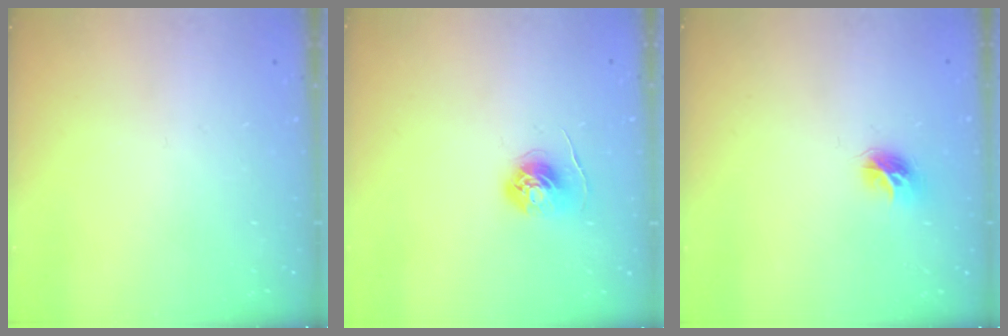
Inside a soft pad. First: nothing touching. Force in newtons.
{"total": 5.7, "press": 5.7, "slide": 0.5}
{"total": 7.5, "press": 7.5, "slide": 0.4}